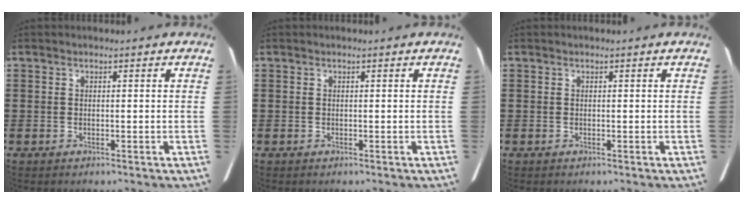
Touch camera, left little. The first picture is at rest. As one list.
[{"total": 0.0}, {"total": 0.0}]